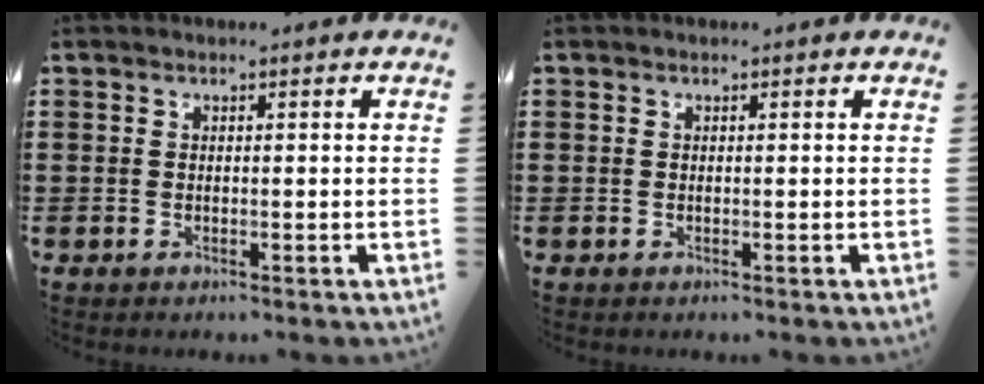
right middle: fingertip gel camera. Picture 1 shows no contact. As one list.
[{"total": 0.0}]